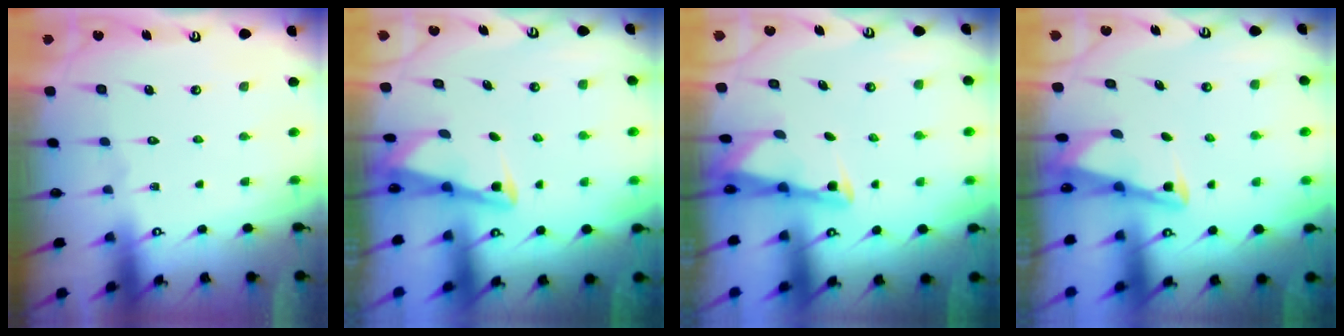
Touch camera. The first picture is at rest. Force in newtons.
{"total": 2.9, "press": 2.8, "slide": 0.4}
{"total": 3.1, "press": 3.0, "slide": 0.3}
{"total": 2.9, "press": 2.8, "slide": 0.4}